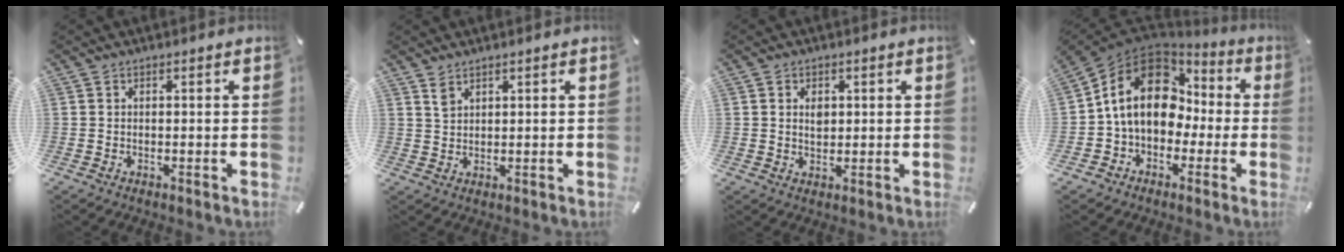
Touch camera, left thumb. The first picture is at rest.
{"total": 2.5, "force": [1.9, 1.3, 1.0], "torque": [-0.022, -0.002, 0.036]}
{"total": 2.5, "force": [0.6, 2.1, 1.3], "torque": [-0.015, -0.001, 0.006]}
{"total": 16.5, "force": [1.6, 12.9, 10.1], "torque": [-0.195, 0.013, 0.030]}